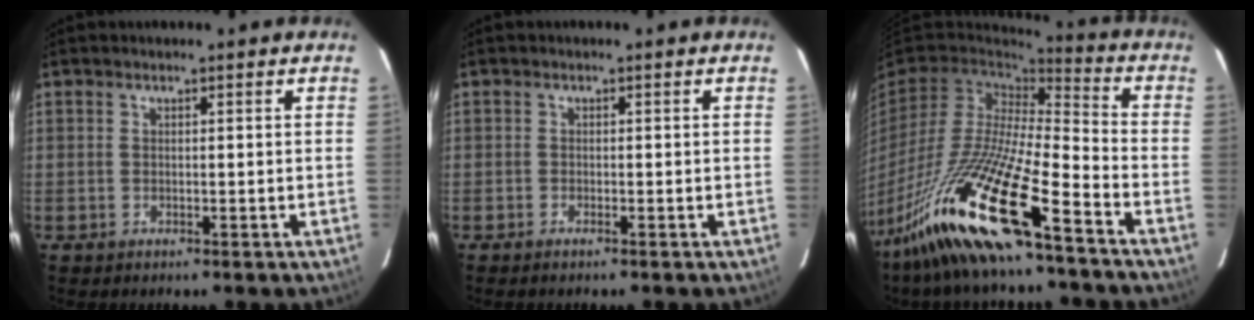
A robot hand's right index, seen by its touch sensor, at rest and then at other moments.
{"total": 0.9, "force": [-0.7, -0.1, 0.5], "torque": [-0.012, -0.001, -0.011]}
{"total": 21.4, "force": [-13.7, 2.7, 16.2], "torque": [-0.329, -0.056, -0.260]}